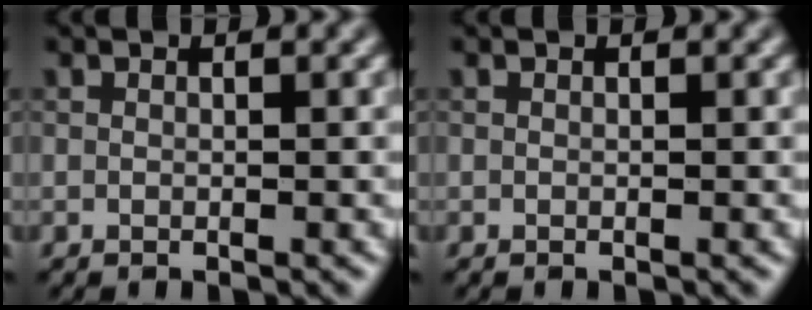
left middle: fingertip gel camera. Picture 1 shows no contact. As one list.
[{"total": 0.0}]